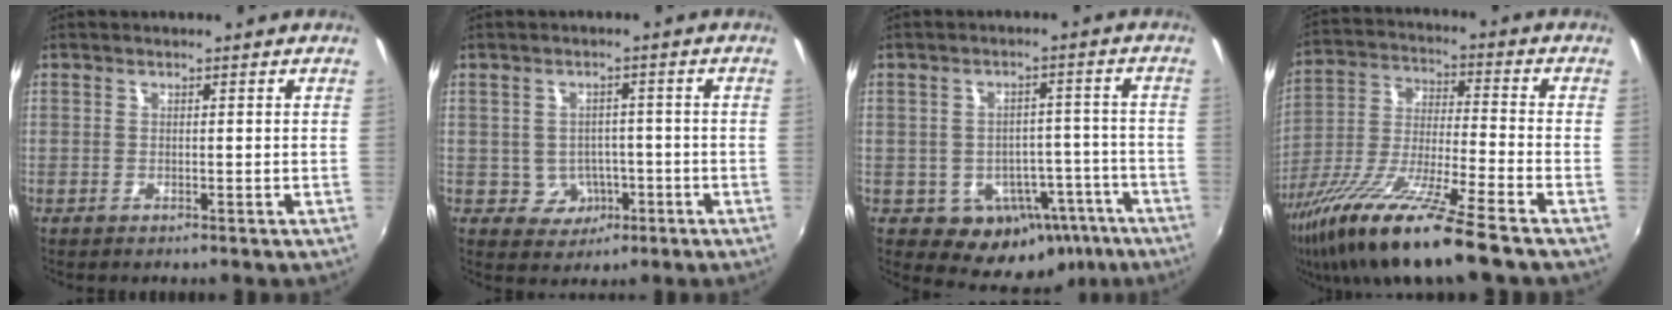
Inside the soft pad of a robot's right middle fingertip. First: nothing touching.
{"total": 4.8, "force": [-1.4, 4.4, 1.1], "torque": [-0.032, 0.013, -0.005]}
{"total": 12.0, "force": [-6.1, 9.1, 4.8], "torque": [-0.075, 0.032, -0.047]}
{"total": 18.0, "force": [-12.7, 0.8, 12.7], "torque": [-0.253, -0.036, -0.232]}